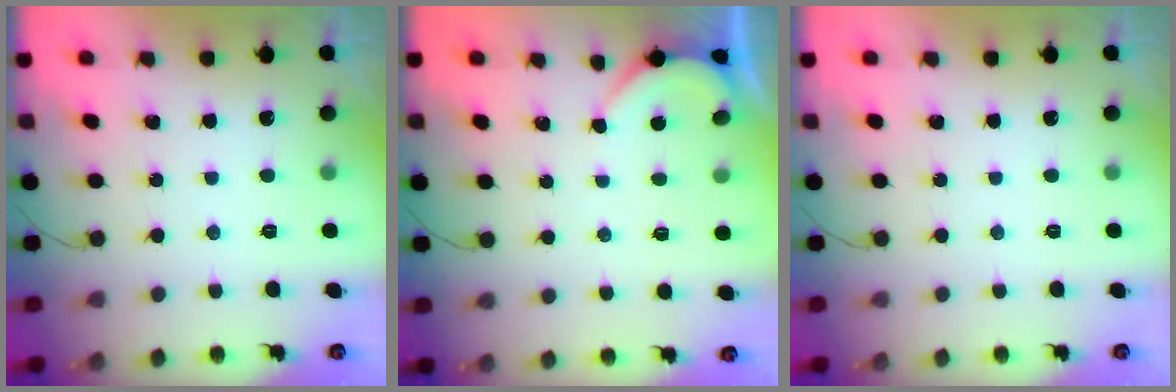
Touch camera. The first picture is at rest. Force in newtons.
{"total": 1.3, "press": 1.3, "slide": 0.2}
{"total": 0.0}